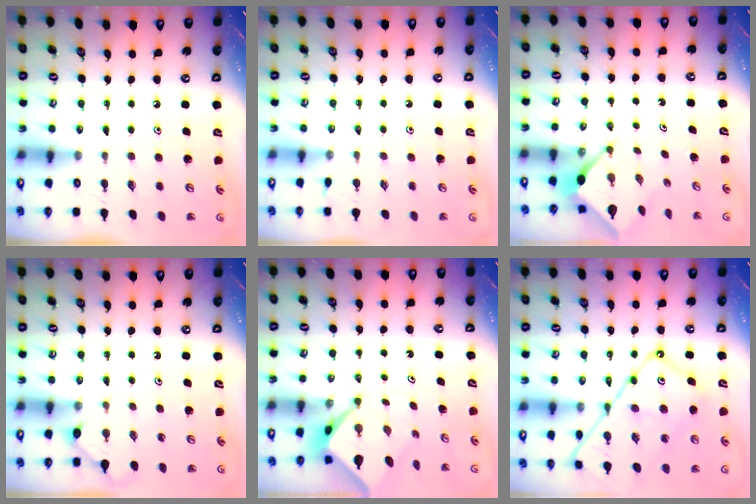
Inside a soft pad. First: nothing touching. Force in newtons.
{"total": 3.6, "press": 3.6, "slide": 0.5}
{"total": 3.0, "press": 3.0, "slide": 0.2}
{"total": 2.4, "press": 2.4, "slide": 0.3}
{"total": 2.9, "press": 2.9, "slide": 0.1}
{"total": 17.1, "press": 17.1, "slide": 1.5}